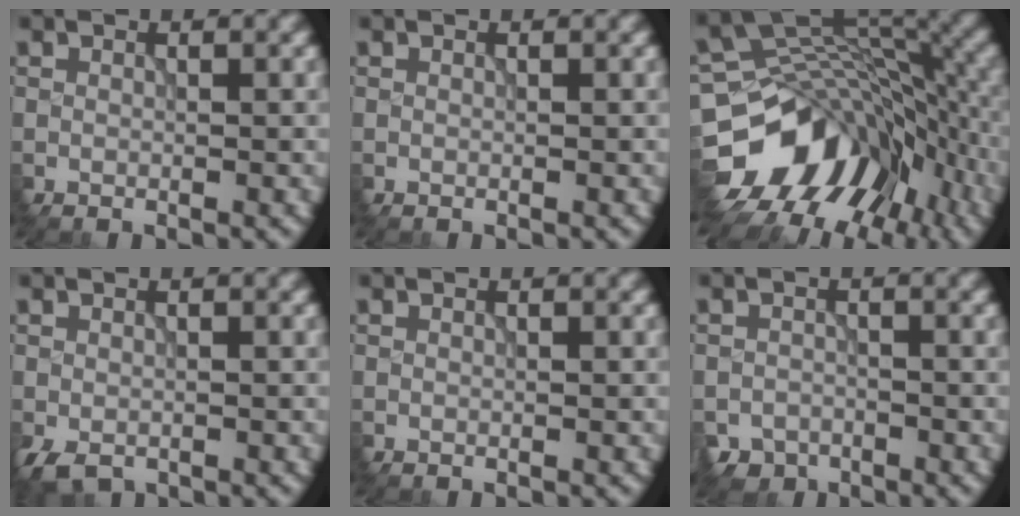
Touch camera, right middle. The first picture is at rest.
{"total": 0.0}
{"total": 12.3, "force": [-5.9, 8.4, 6.8], "torque": [-0.120, 0.008, -0.107]}
{"total": 2.0, "force": [-1.2, 1.3, 0.9], "torque": [-0.023, -0.007, -0.025]}
{"total": 0.0}
{"total": 2.3, "force": [-1.9, 1.1, -0.6], "torque": [0.018, -0.008, -0.039]}